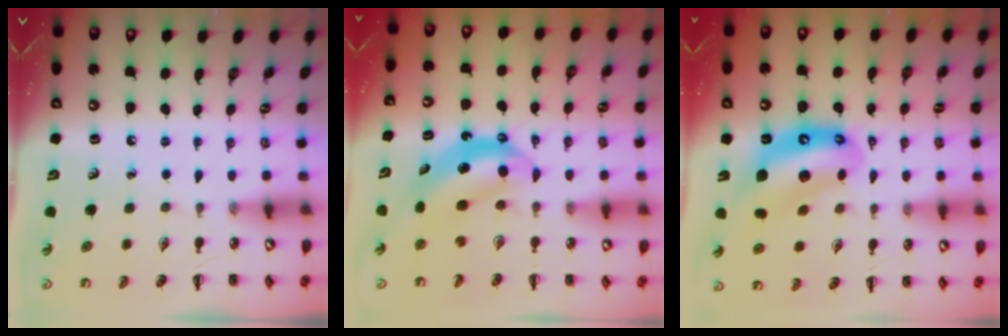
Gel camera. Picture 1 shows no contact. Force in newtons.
{"total": 6.1, "press": 6.1, "slide": 0.6}
{"total": 12.1, "press": 11.7, "slide": 3.1}